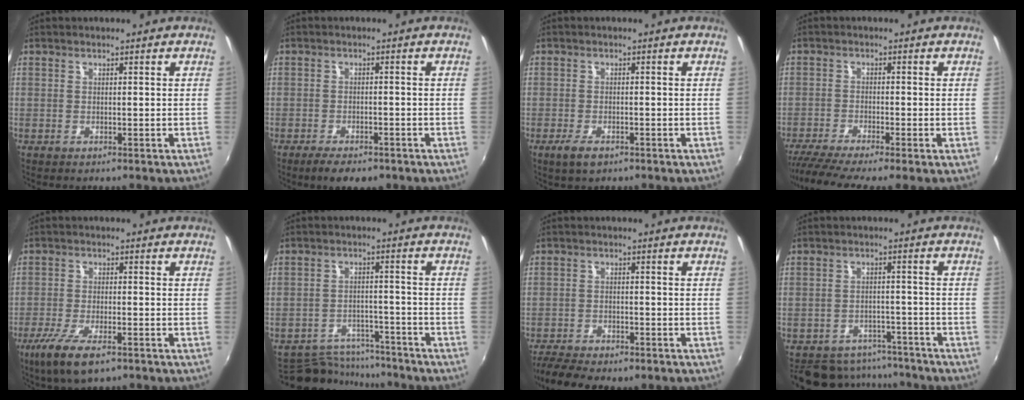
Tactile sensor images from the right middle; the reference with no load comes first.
{"total": 5.8, "force": [-4.3, 2.1, 3.4], "torque": [-0.077, -0.015, -0.068]}
{"total": 3.4, "force": [-2.2, 1.4, 2.2], "torque": [-0.053, -0.008, -0.041]}
{"total": 7.7, "force": [-6.3, -0.5, 4.4], "torque": [-0.102, -0.032, -0.112]}
{"total": 9.6, "force": [-5.9, 3.0, 7.0], "torque": [-0.161, -0.035, -0.108]}
{"total": 11.2, "force": [-10.3, 3.8, 2.1], "torque": [-0.060, 0.014, -0.150]}
{"total": 9.8, "force": [-8.0, 3.0, 4.7], "torque": [-0.121, -0.031, -0.134]}
{"total": 12.7, "force": [-11.1, 5.5, 3.0], "torque": [-0.077, 0.017, -0.147]}